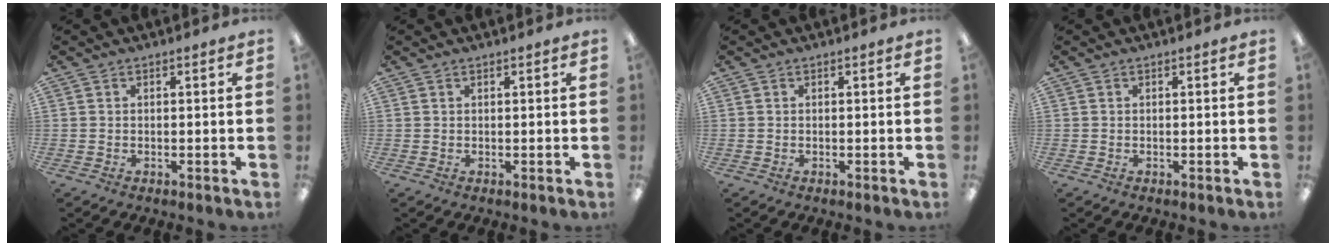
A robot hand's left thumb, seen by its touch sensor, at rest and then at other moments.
{"total": 0.5, "force": [0.4, 0.1, 0.4], "torque": [-0.008, 0.001, 0.007]}
{"total": 0.0}
{"total": 0.0}